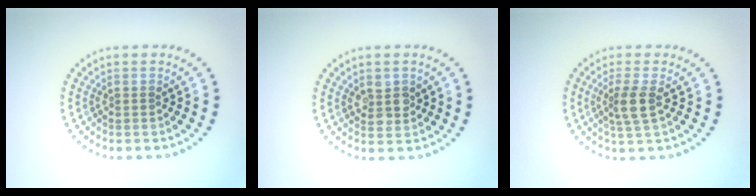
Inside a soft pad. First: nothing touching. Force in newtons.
{"total": 2.2, "press": 2.1, "slide": 0.7}
{"total": 2.4, "press": 2.0, "slide": 1.4}